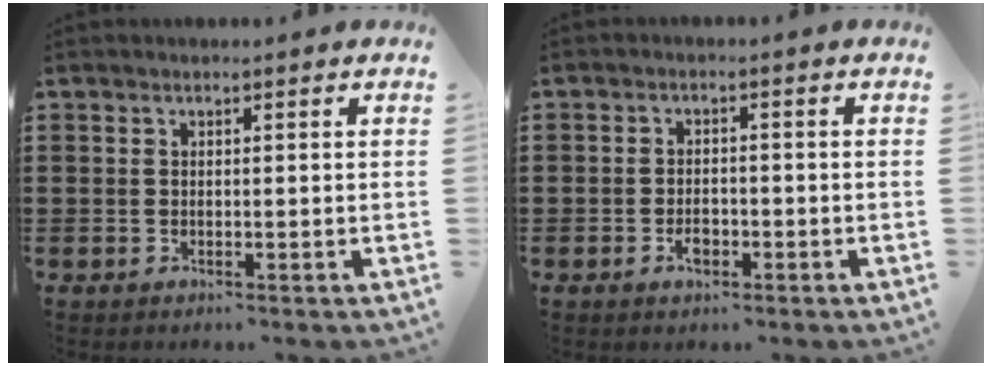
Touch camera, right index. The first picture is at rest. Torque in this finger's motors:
{"motor_torque": [-0.76, 1.38, 0.05, 0.01]}